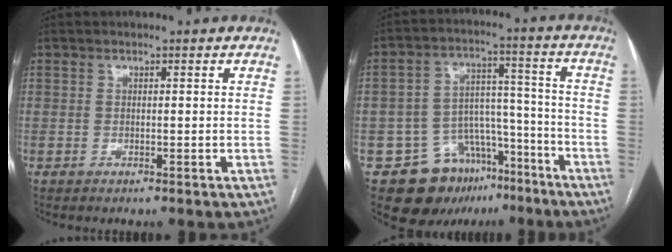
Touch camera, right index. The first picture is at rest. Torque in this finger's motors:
{"motor_torque": [-0.30, 0.12, -0.90, -0.21]}